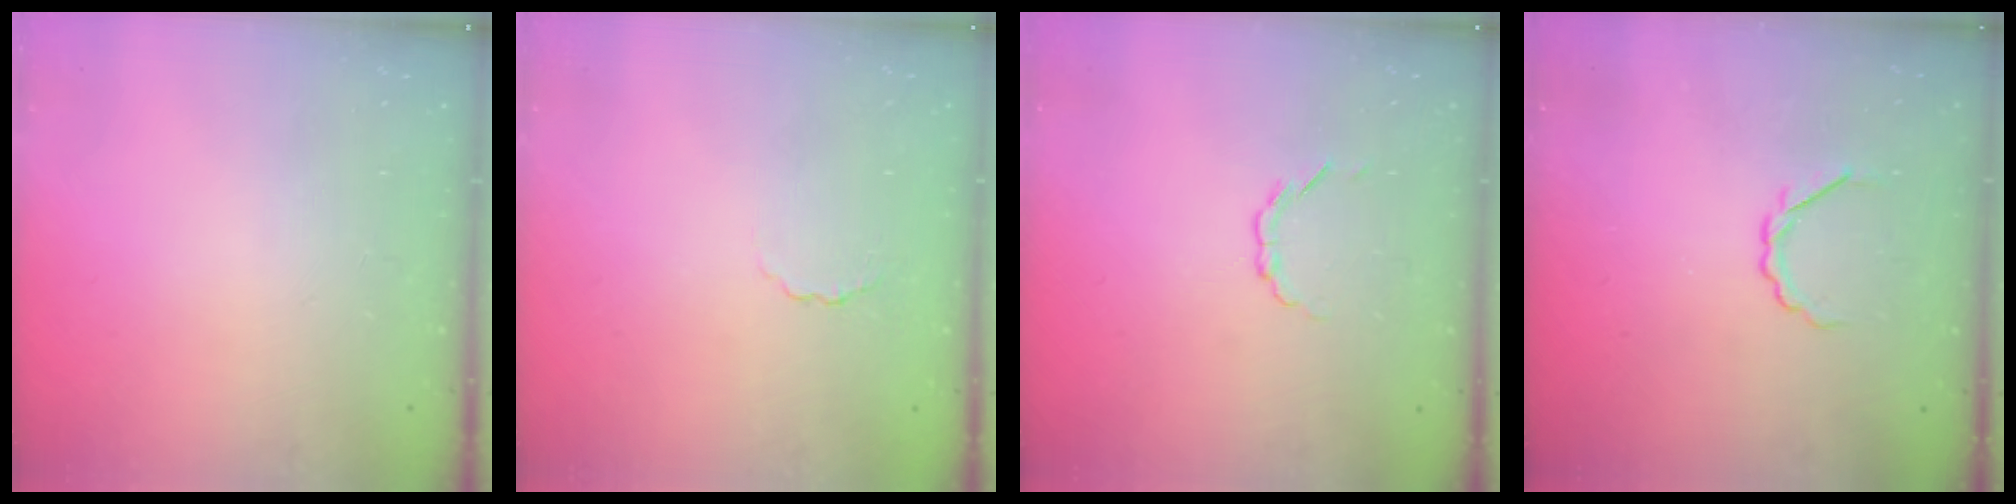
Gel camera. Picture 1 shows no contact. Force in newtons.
{"total": 2.0, "press": 1.9, "slide": 0.4}
{"total": 2.1, "press": 2.0, "slide": 0.7}
{"total": 3.4, "press": 3.3, "slide": 1.0}